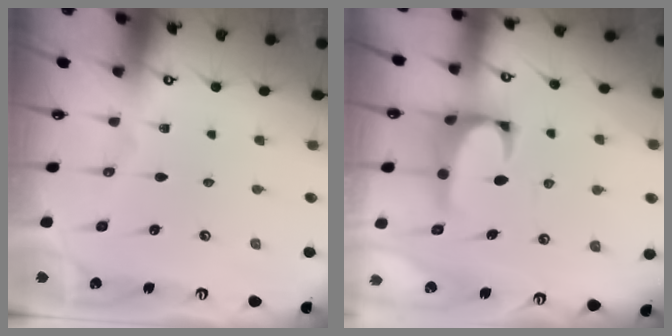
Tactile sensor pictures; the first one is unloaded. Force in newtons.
{"total": 3.5, "press": 3.3, "slide": 1.2}